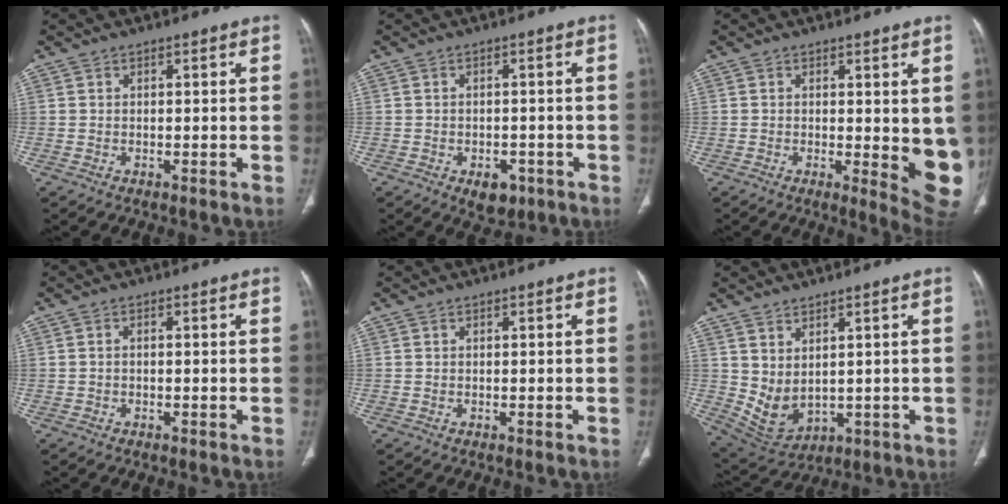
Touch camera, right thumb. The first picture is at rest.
{"total": 4.5, "force": [-2.2, 2.9, 2.5], "torque": [-0.018, 0.009, -0.022]}
{"total": 8.8, "force": [-0.3, 2.8, 8.3], "torque": [-0.089, -0.019, 0.000]}
{"total": 0.6, "force": [-0.2, 0.4, 0.4], "torque": [-0.006, 0.002, -0.007]}
{"total": 0.0}
{"total": 6.9, "force": [1.7, 4.2, 5.2], "torque": [-0.084, -0.019, 0.061]}